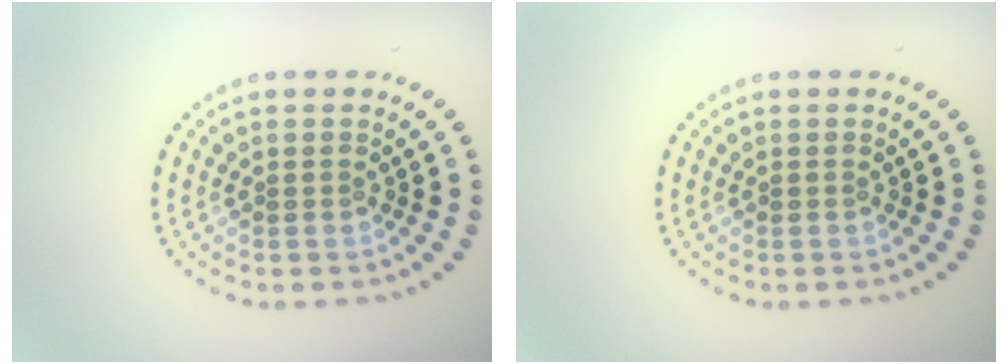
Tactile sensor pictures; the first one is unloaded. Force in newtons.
{"total": 0.0}